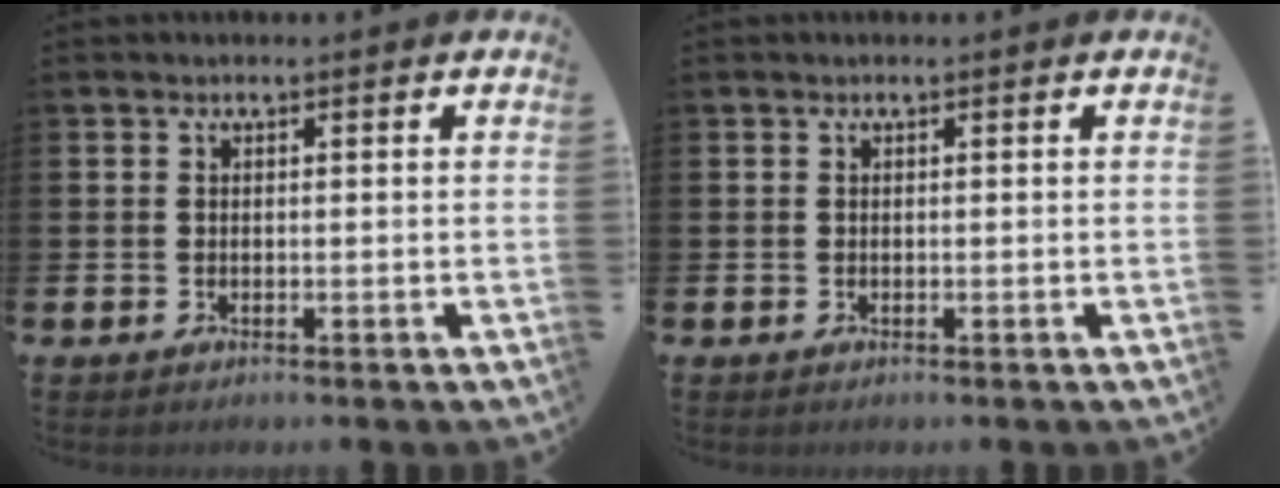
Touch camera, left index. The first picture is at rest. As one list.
[{"total": 0.0}]